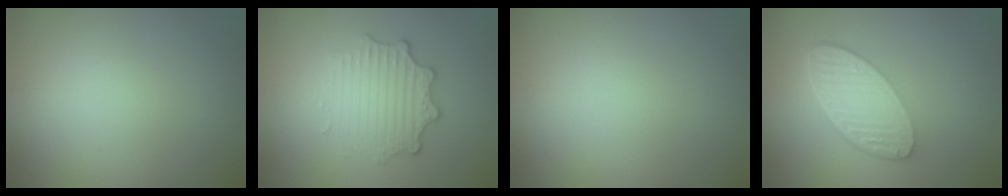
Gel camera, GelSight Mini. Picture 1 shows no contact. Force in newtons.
{"total": 3.2, "press": 2.8, "slide": 1.6}
{"total": 0.0}
{"total": 5.7, "press": 4.2, "slide": 3.9}